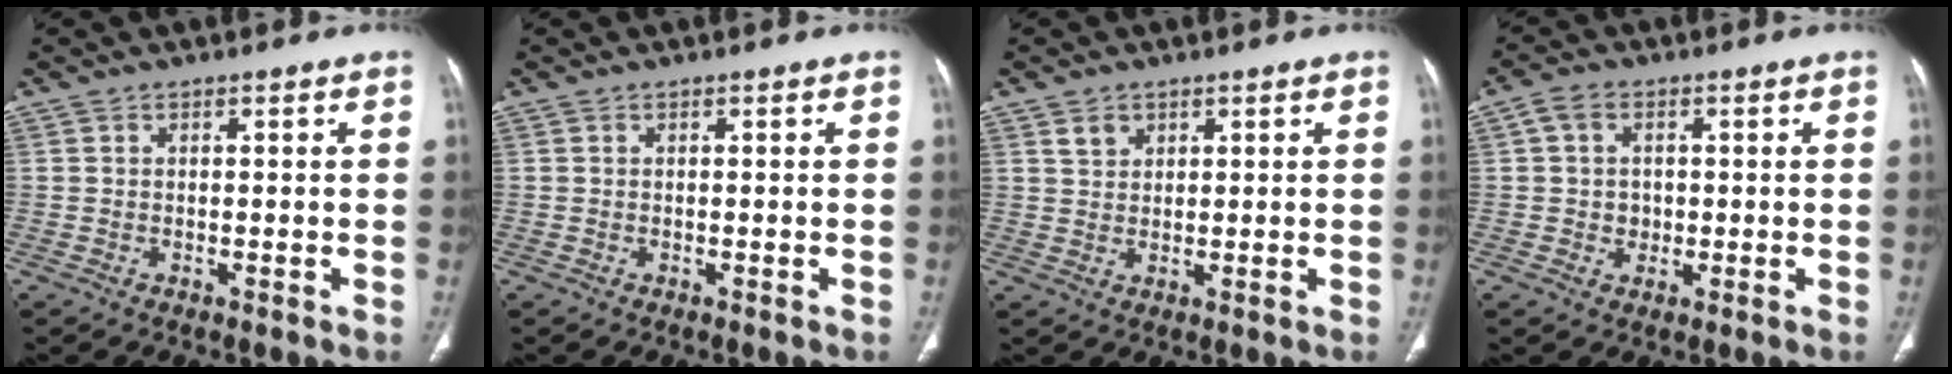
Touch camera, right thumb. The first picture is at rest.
{"total": 0.0}
{"total": 2.7, "force": [1.7, 1.9, 1.0], "torque": [-0.008, -0.009, 0.035]}
{"total": 4.5, "force": [0.4, 3.8, 2.5], "torque": [-0.030, 0.002, 0.005]}